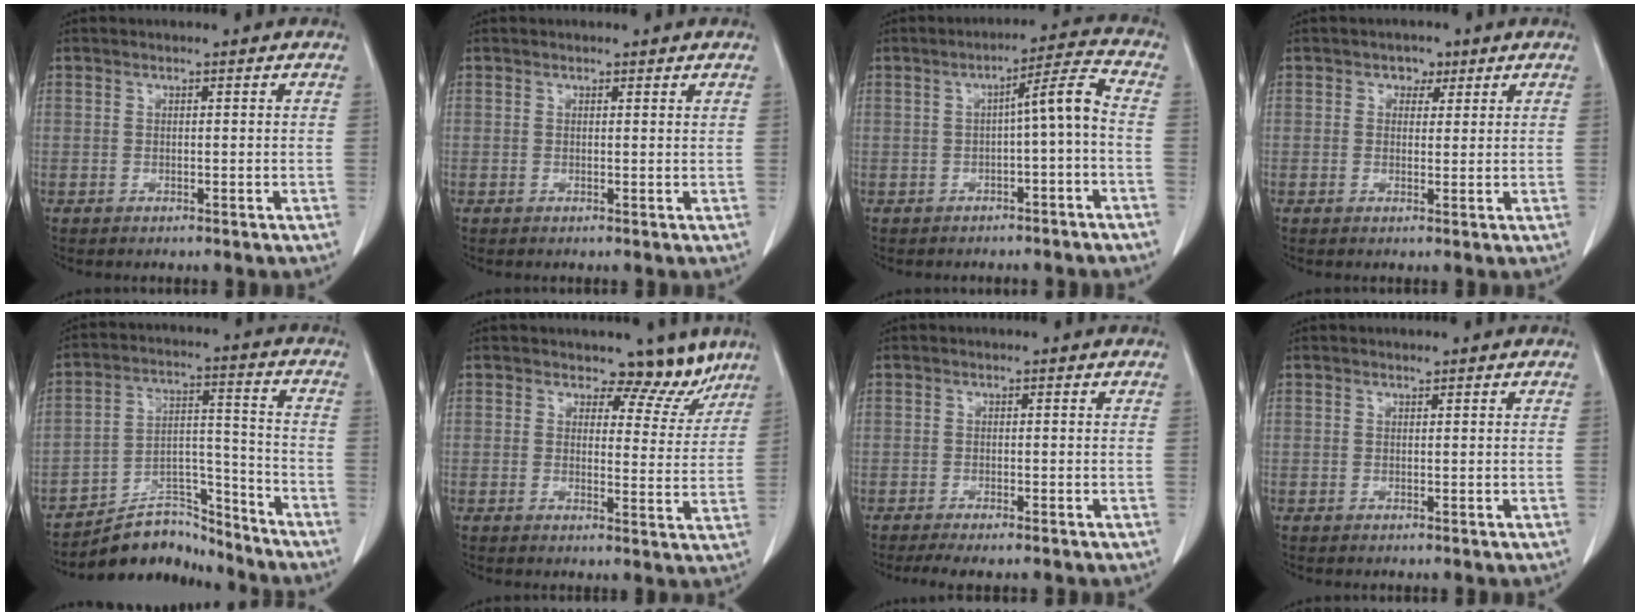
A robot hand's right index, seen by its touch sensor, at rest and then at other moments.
{"total": 0.5, "force": [0.5, 0.1, 0.1], "torque": [-0.004, -0.002, 0.005]}
{"total": 5.7, "force": [-1.1, 0.1, 5.6], "torque": [-0.081, 0.021, -0.016]}
{"total": 2.3, "force": [1.1, 1.8, 0.9], "torque": [-0.009, 0.004, 0.012]}
{"total": 10.6, "force": [-10.1, 3.2, 0.2], "torque": [0.008, 0.059, -0.174]}
{"total": 6.0, "force": [4.9, 3.2, 1.3], "torque": [0.003, -0.022, 0.049]}
{"total": 4.3, "force": [-3.5, 0.7, 2.4], "torque": [-0.034, -0.009, -0.052]}
{"total": 0.0}